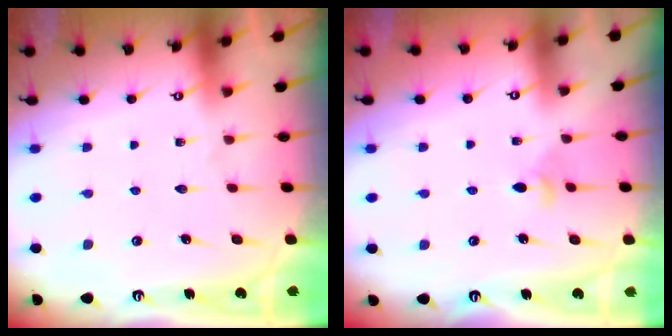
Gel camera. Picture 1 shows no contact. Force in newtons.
{"total": 3.8, "press": 3.7, "slide": 0.8}